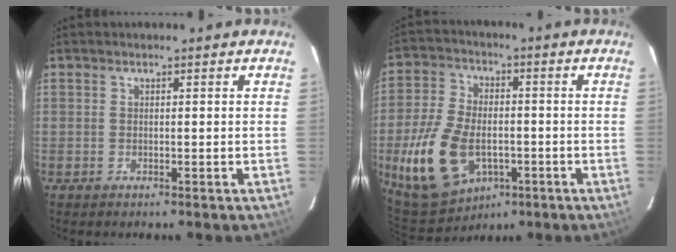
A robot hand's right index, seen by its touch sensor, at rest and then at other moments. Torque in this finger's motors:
{"motor_torque": [1.30, -0.85, 1.01, 0.21]}